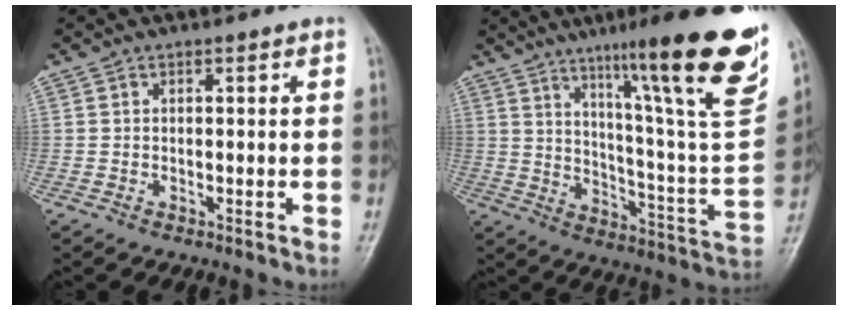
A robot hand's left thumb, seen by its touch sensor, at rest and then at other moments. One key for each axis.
{"total": 27.6, "fx": 16.6, "fy": 3.1, "fz": 21.9, "tx": -0.298, "ty": -0.067, "tz": 0.247}